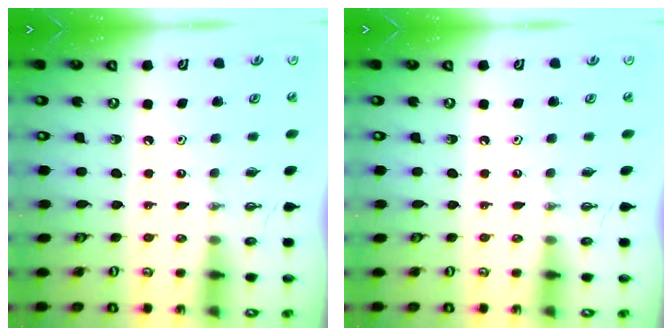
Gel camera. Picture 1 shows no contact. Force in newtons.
{"total": 0.0}